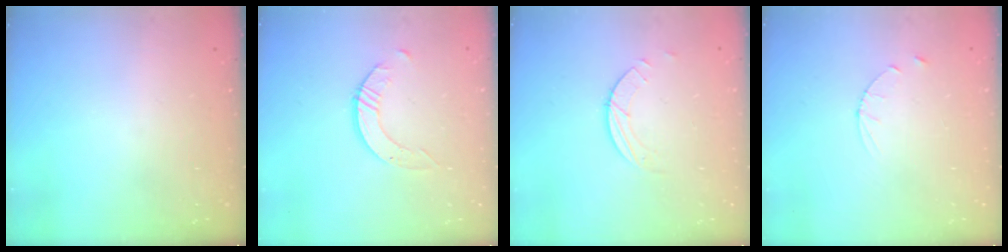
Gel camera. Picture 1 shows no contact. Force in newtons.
{"total": 3.1, "press": 3.1, "slide": 0.3}
{"total": 1.5, "press": 1.5, "slide": 0.1}
{"total": 3.0, "press": 2.9, "slide": 0.4}